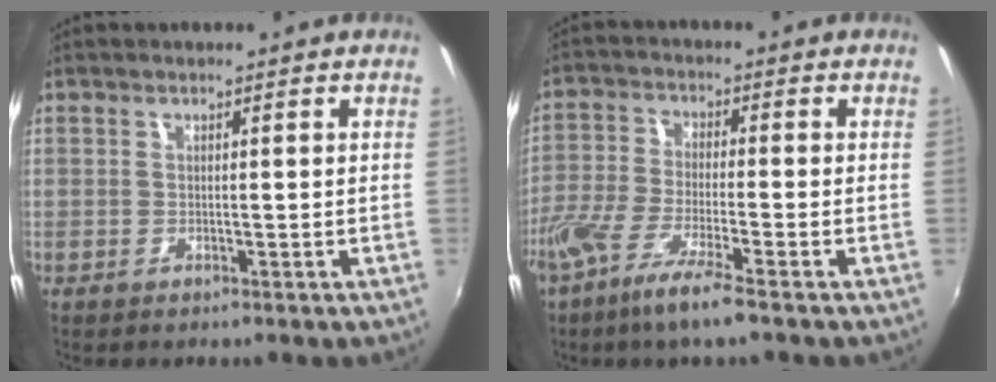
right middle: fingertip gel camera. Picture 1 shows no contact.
{"total": 9.4, "force": [-6.1, 0.5, 7.1], "torque": [-0.152, -0.021, -0.123]}